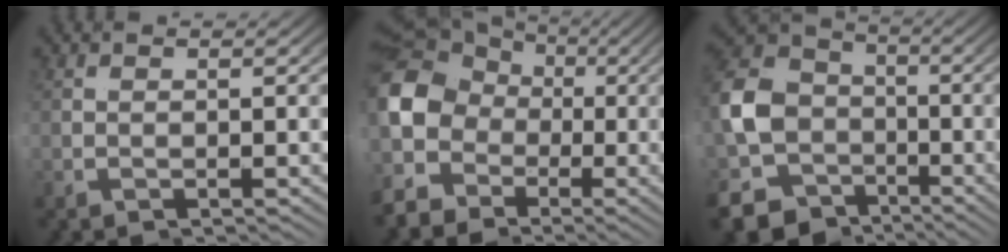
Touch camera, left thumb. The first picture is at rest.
{"total": 9.7, "force": [1.1, 6.2, 7.4], "torque": [-0.142, -0.010, 0.020]}
{"total": 9.4, "force": [-2.1, 6.8, 6.1], "torque": [-0.139, -0.027, -0.035]}